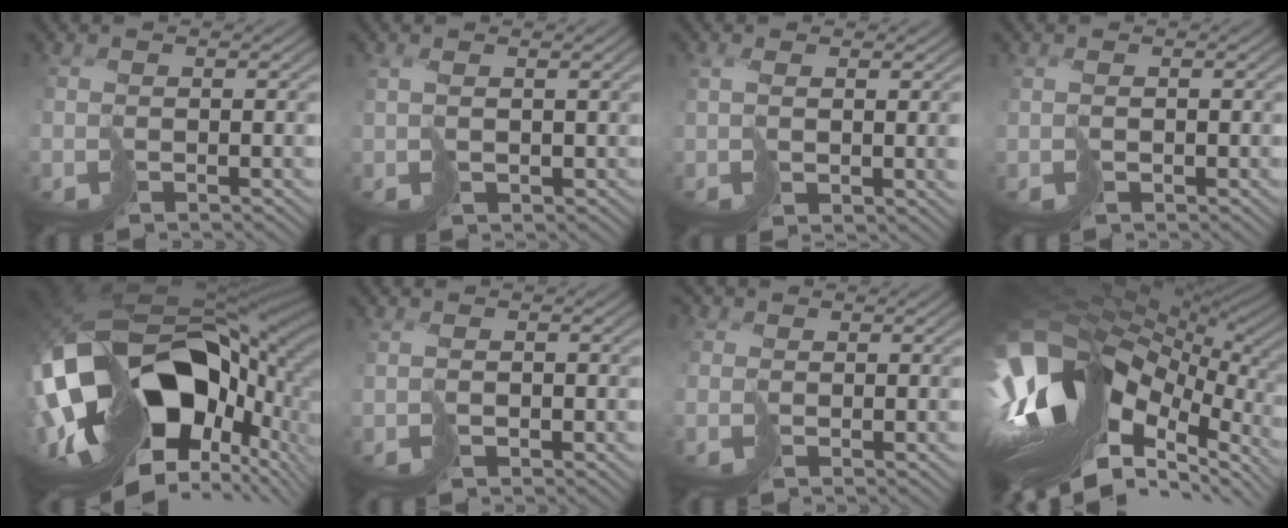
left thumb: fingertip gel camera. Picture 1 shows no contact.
{"total": 2.3, "force": [1.1, 1.1, 1.7], "torque": [-0.039, -0.001, 0.029]}
{"total": 3.4, "force": [1.2, 1.6, 2.7], "torque": [-0.051, -0.006, 0.036]}
{"total": 0.8, "force": [0.3, 0.6, 0.4], "torque": [-0.010, -0.001, 0.010]}
{"total": 20.0, "force": [-2.6, 11.1, 16.4], "torque": [-0.350, -0.047, -0.011]}
{"total": 1.0, "force": [0.2, 0.9, 0.5], "torque": [-0.011, -0.001, 0.008]}
{"total": 1.8, "force": [0.4, 1.7, 0.4], "torque": [-0.019, 0.004, 0.003]}
{"total": 16.8, "force": [-3.0, 9.5, 13.5], "torque": [-0.293, -0.030, -0.018]}